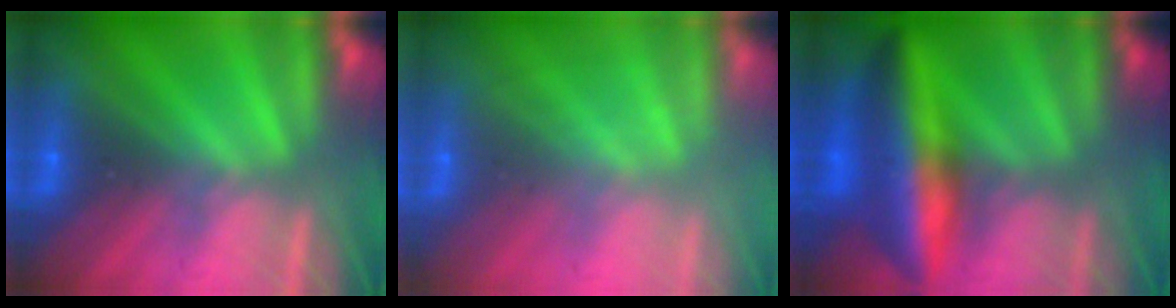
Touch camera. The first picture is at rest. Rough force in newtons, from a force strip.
{"total": 2.4}
{"total": 7.4}